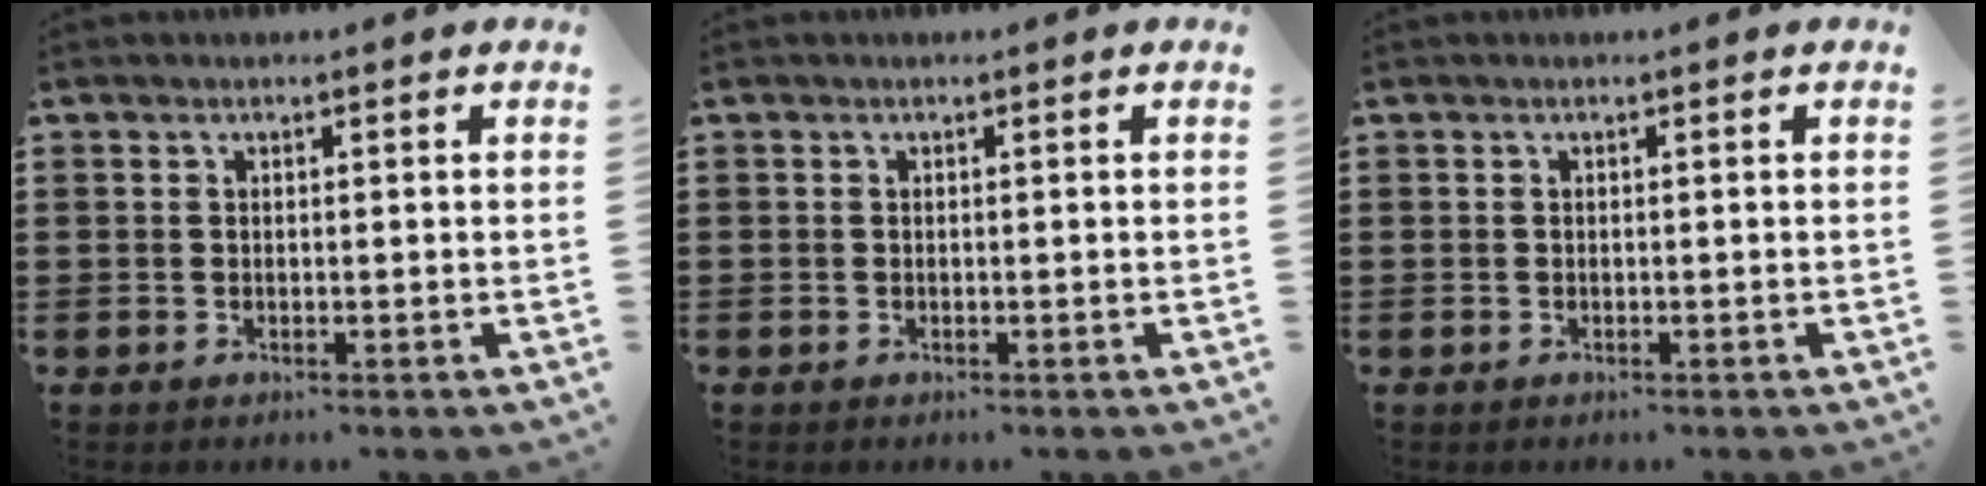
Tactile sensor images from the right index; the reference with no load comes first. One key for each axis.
{"total": 0.0}
{"total": 0.0}